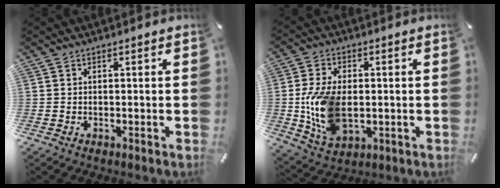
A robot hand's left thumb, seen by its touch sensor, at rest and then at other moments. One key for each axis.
{"total": 14.1, "fx": -0.9, "fy": 9.2, "fz": 10.6, "tx": -0.245, "ty": -0.011, "tz": -0.016}